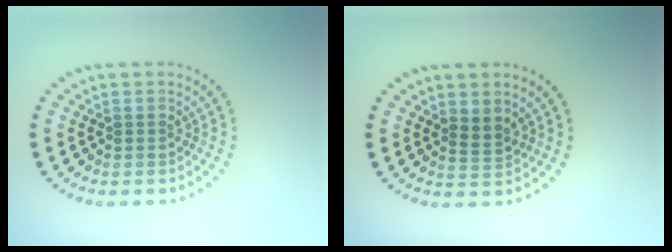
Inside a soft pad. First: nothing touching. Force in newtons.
{"total": 1.5, "press": 1.1, "slide": 0.9}